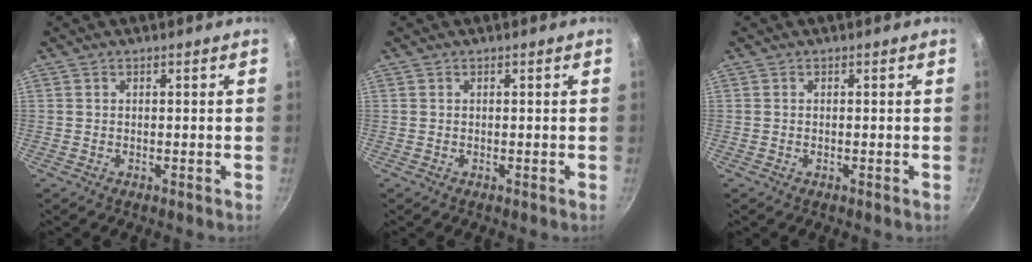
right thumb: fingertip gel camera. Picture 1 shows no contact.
{"total": 0.0}
{"total": 0.0}